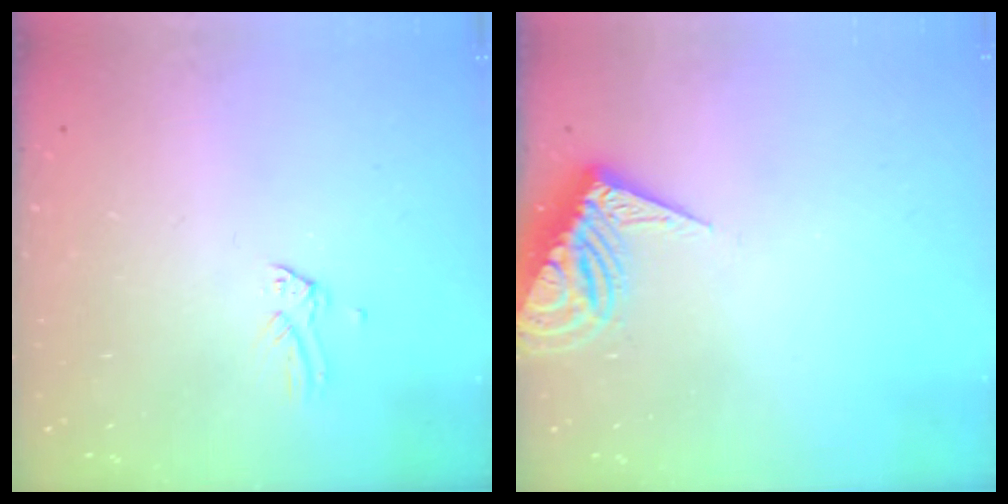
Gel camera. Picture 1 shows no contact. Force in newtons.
{"total": 12.2, "press": 12.2, "slide": 1.2}